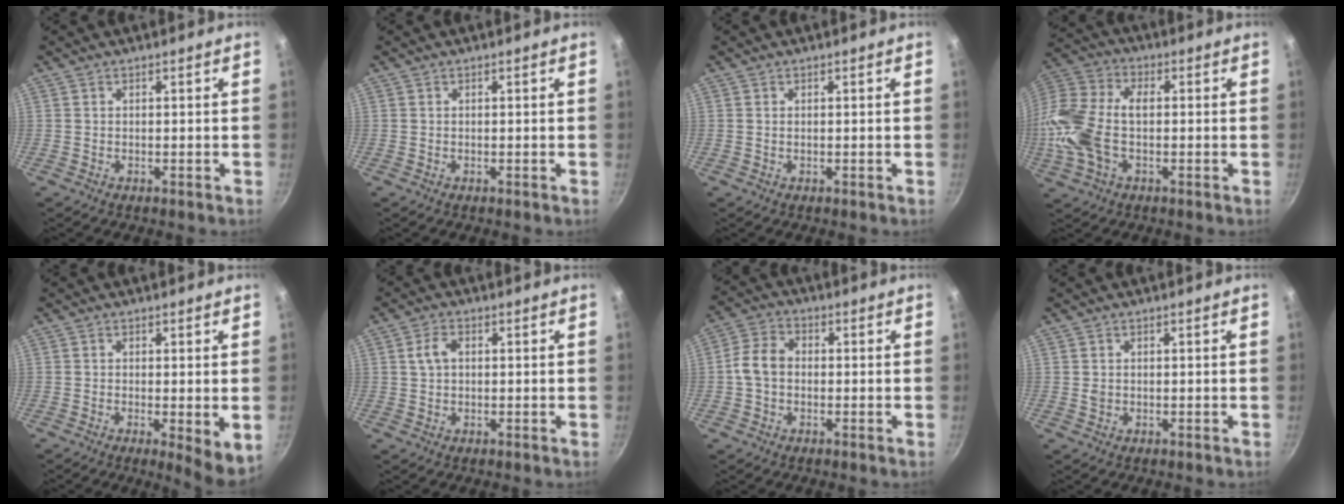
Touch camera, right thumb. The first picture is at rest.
{"total": 0.0}
{"total": 0.0}
{"total": 16.4, "force": [-1.6, 9.7, 13.2], "torque": [-0.314, 0.025, -0.031]}
{"total": 5.4, "force": [-1.2, 1.1, 5.2], "torque": [-0.083, -0.019, -0.021]}
{"total": 3.3, "force": [0.6, 2.2, 2.4], "torque": [-0.049, 0.007, 0.011]}
{"total": 6.4, "force": [-0.5, 4.7, 4.2], "torque": [-0.077, 0.021, -0.019]}
{"total": 1.0, "force": [0.1, 0.8, 0.5], "torque": [-0.009, 0.000, 0.005]}